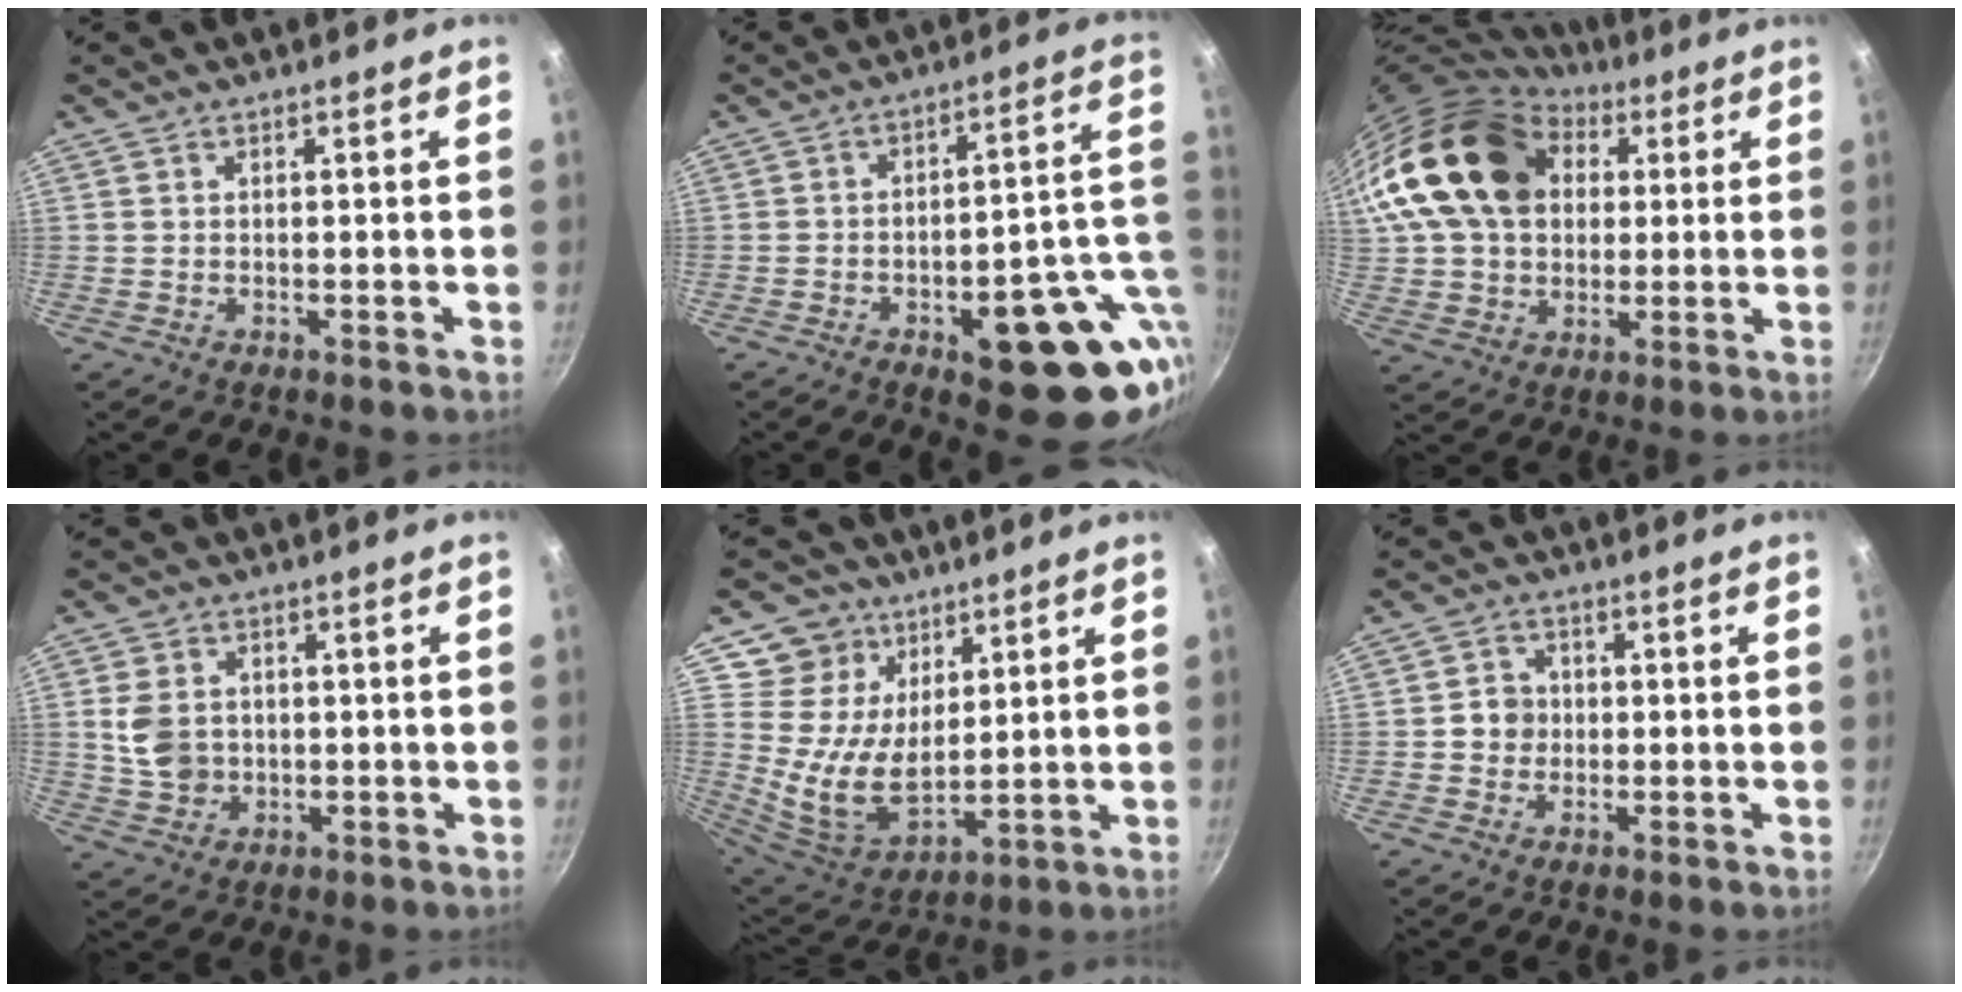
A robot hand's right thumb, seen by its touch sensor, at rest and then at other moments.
{"total": 20.2, "force": [-4.7, 8.0, 17.9], "torque": [-0.171, 0.019, -0.054]}
{"total": 21.5, "force": [6.6, 15.7, 13.1], "torque": [-0.208, 0.012, 0.114]}
{"total": 7.1, "force": [0.5, 5.9, 4.0], "torque": [-0.059, -0.002, 0.013]}
{"total": 13.1, "force": [6.6, 10.0, 5.2], "torque": [-0.069, -0.052, 0.129]}
{"total": 4.1, "force": [-0.3, 3.8, 1.4], "torque": [0.003, 0.009, -0.011]}